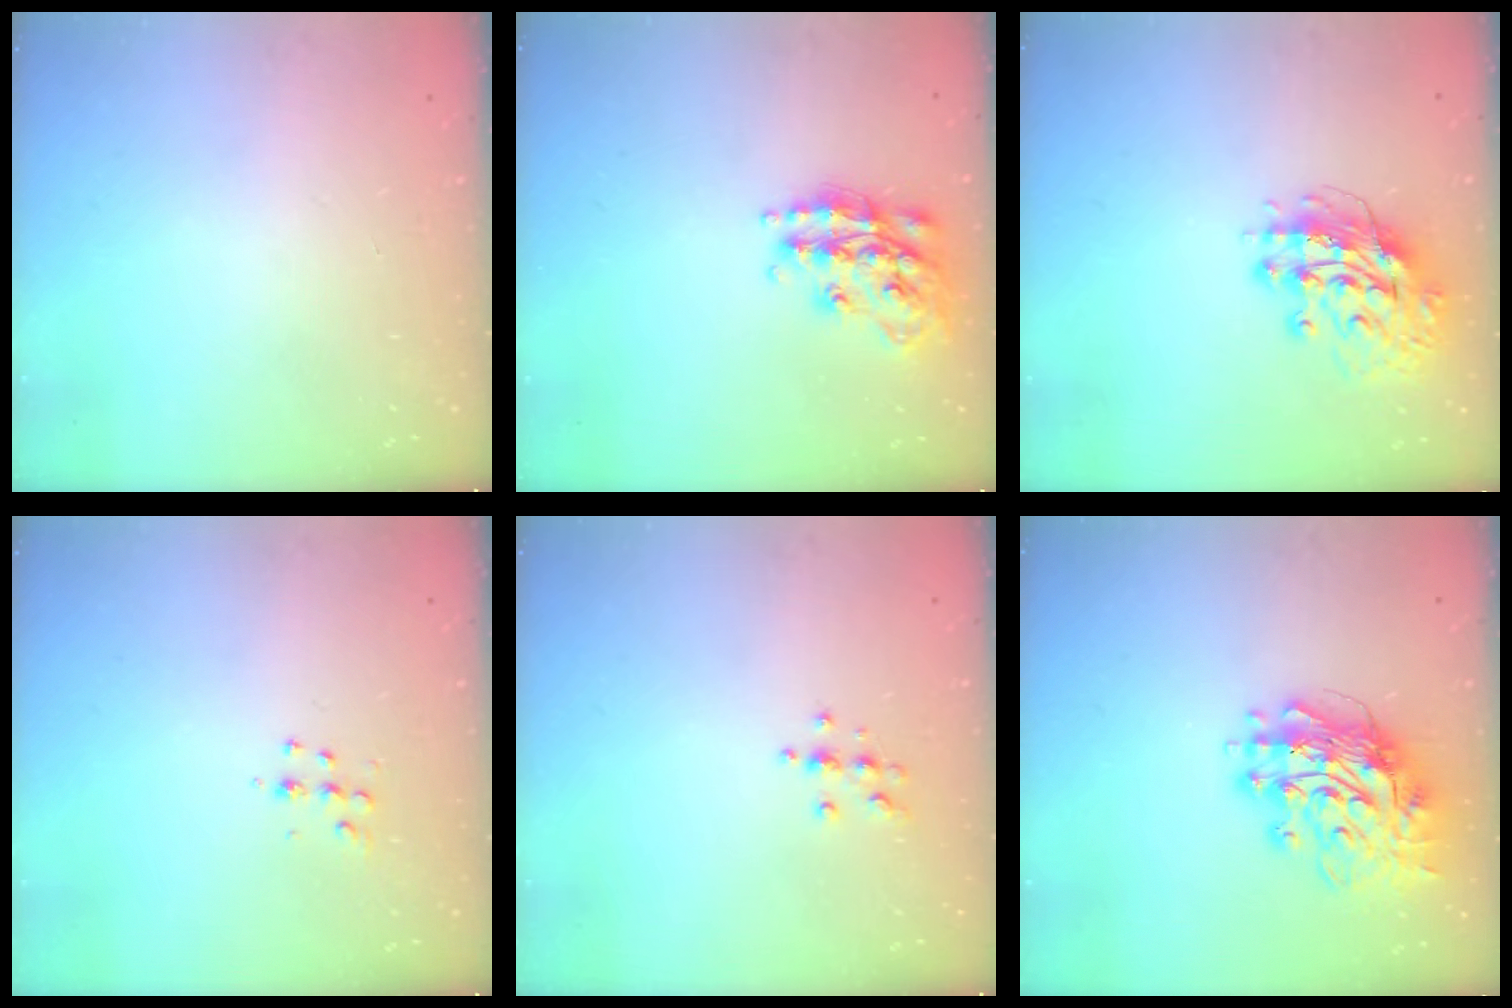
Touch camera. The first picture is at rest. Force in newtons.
{"total": 18.8, "press": 18.7, "slide": 1.2}
{"total": 13.5, "press": 13.4, "slide": 1.5}
{"total": 5.5, "press": 5.5, "slide": 0.4}
{"total": 6.2, "press": 6.1, "slide": 1.3}
{"total": 17.5, "press": 17.4, "slide": 1.7}